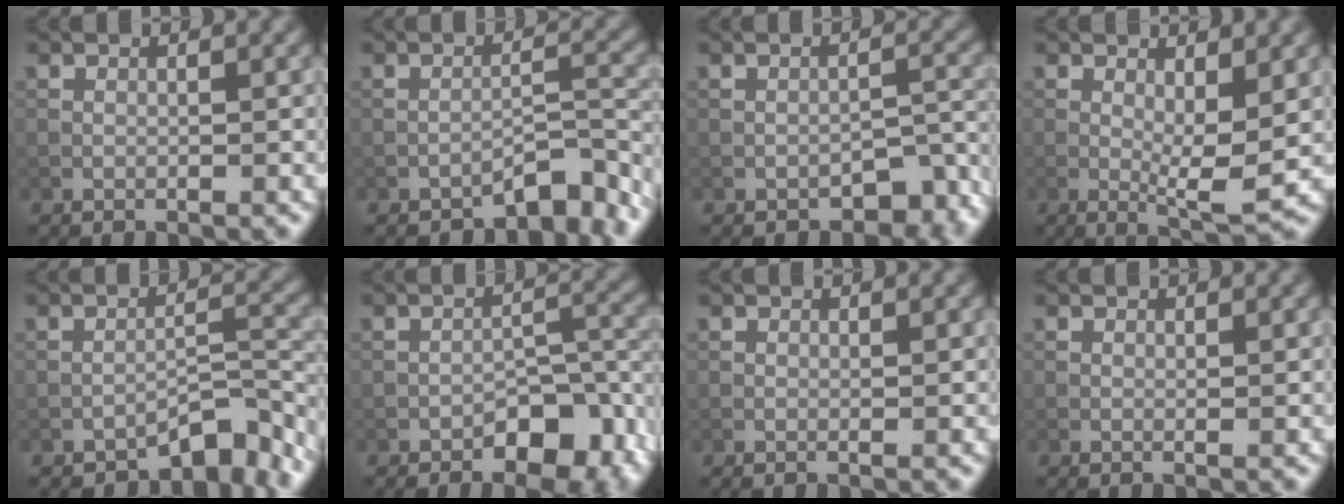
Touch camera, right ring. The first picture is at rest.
{"total": 3.9, "force": [-3.3, 0.9, 1.8], "torque": [-0.017, 0.015, -0.052]}
{"total": 3.8, "force": [-2.6, 1.8, 2.0], "torque": [-0.018, 0.001, -0.032]}
{"total": 4.4, "force": [0.2, 1.1, 4.3], "torque": [-0.071, -0.009, 0.004]}
{"total": 4.6, "force": [-3.8, 1.2, 2.2], "torque": [-0.022, 0.013, -0.059]}
{"total": 6.8, "force": [-4.0, 3.3, 4.4], "torque": [-0.050, 0.007, -0.061]}
{"total": 0.0}
{"total": 0.0}